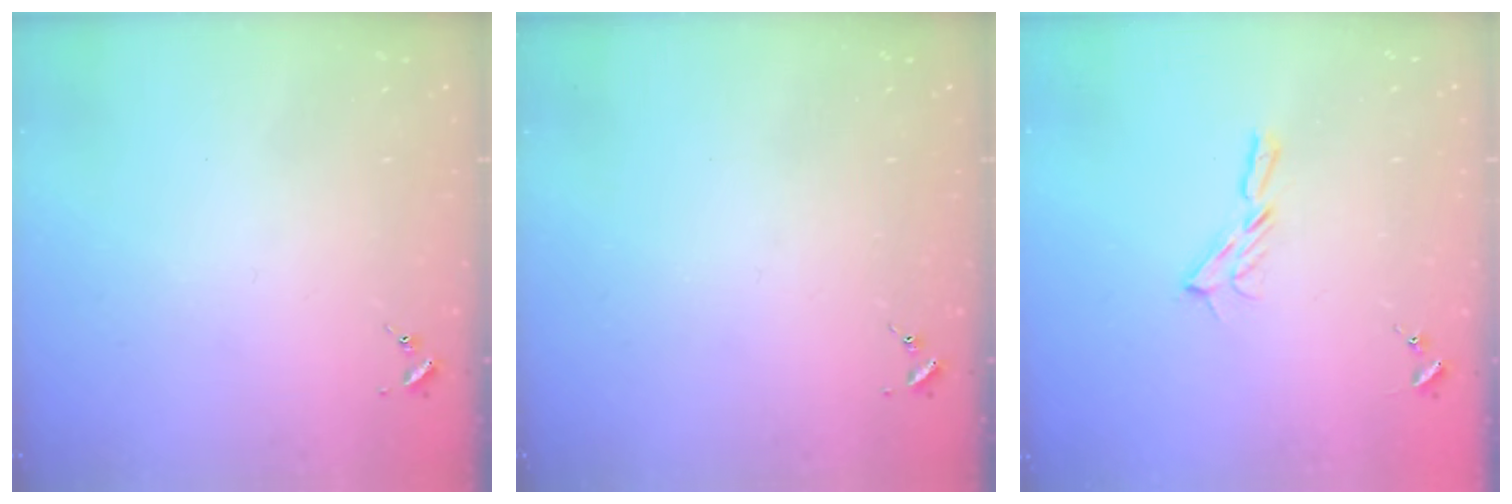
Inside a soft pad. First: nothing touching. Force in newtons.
{"total": 0.0}
{"total": 5.9, "press": 5.9, "slide": 0.5}